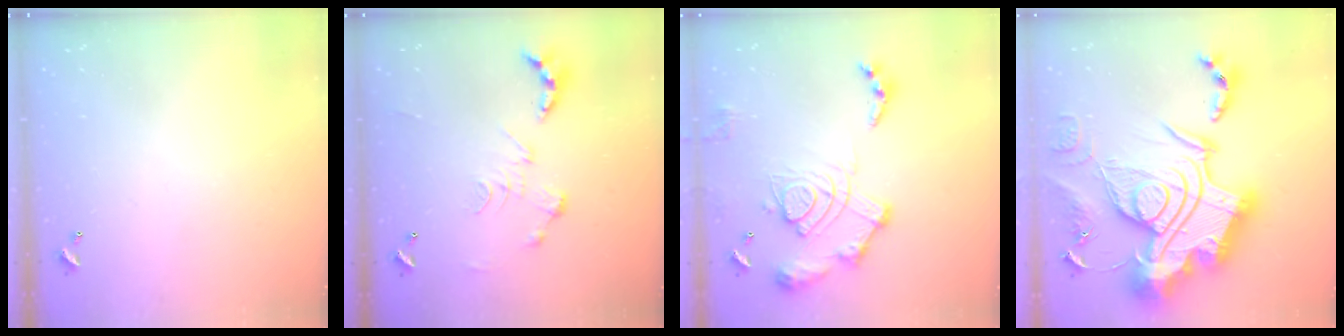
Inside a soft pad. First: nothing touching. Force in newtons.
{"total": 0.0}
{"total": 16.1, "press": 16.0, "slide": 2.0}
{"total": 0.6, "press": 0.6, "slide": 0.0}